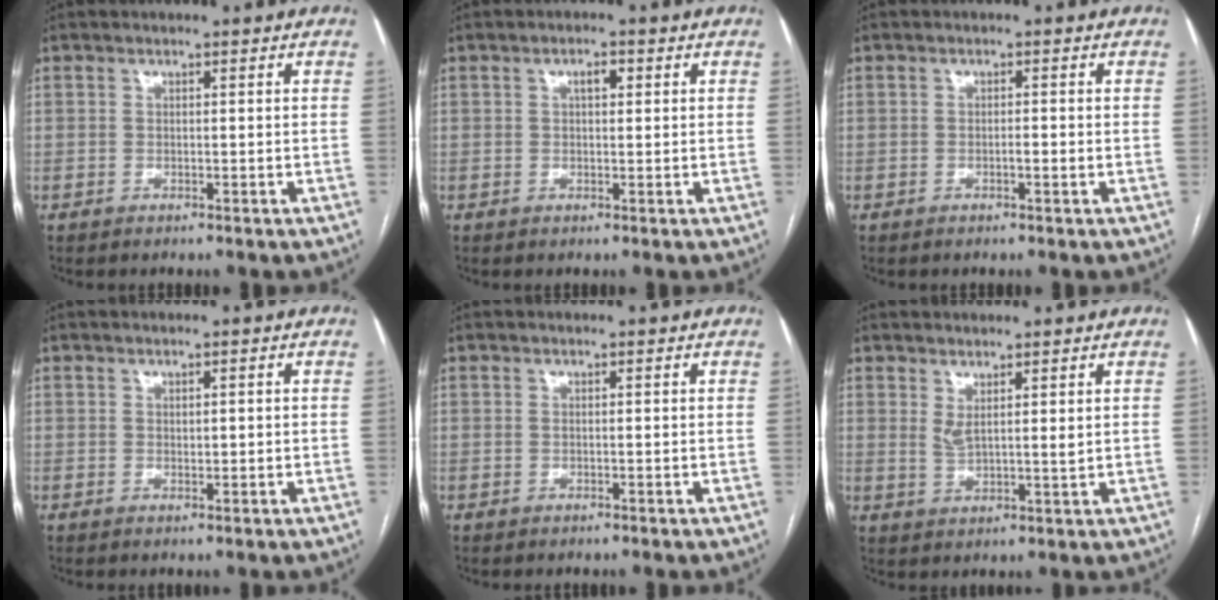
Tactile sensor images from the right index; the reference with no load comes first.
{"total": 1.9, "force": [0.7, 0.8, 1.6], "torque": [-0.027, 0.006, 0.010]}
{"total": 1.2, "force": [-0.4, 0.1, 1.1], "torque": [-0.019, 0.001, -0.007]}
{"total": 0.9, "force": [0.2, 0.4, 0.8], "torque": [-0.012, -0.002, 0.005]}
{"total": 0.0}
{"total": 3.3, "force": [1.6, 0.5, 2.9], "torque": [-0.056, -0.009, 0.035]}